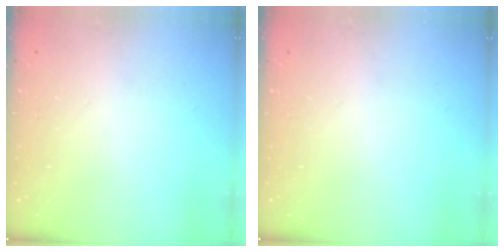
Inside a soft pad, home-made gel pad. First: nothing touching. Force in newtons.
{"total": 0.0}